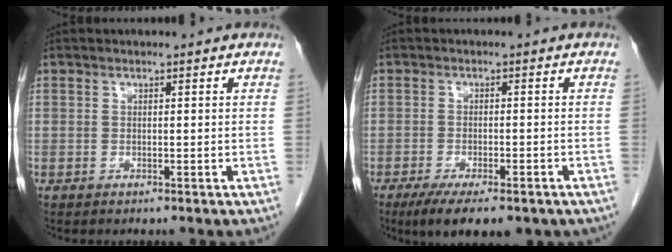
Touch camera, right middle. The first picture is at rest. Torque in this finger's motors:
{"motor_torque": [1.05, -0.62, 0.18, 0.04]}